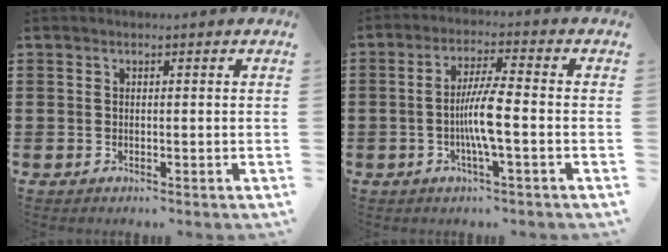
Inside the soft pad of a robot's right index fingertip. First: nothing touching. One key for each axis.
{"total": 6.3, "fx": -1.4, "fy": 0.6, "fz": 6.1, "tx": -0.114, "ty": -0.004, "tz": -0.030}